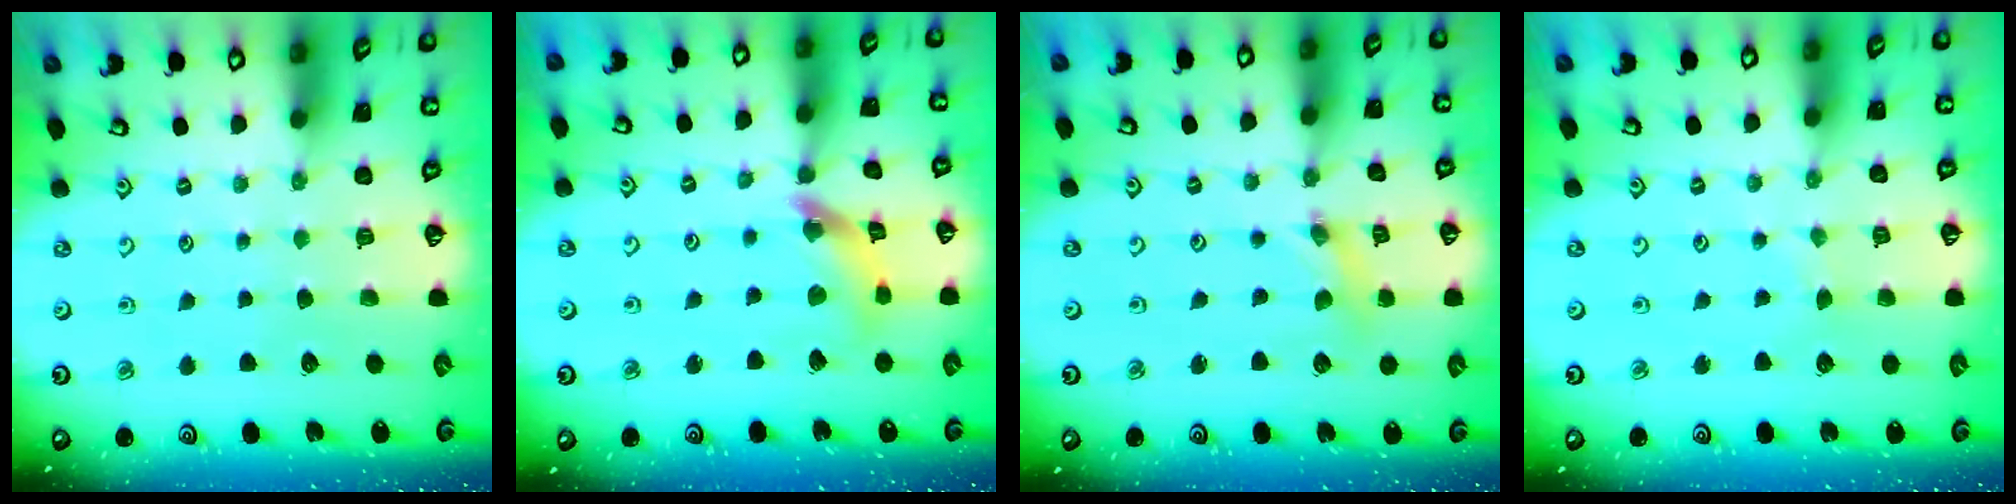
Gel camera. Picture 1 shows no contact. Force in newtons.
{"total": 10.0, "press": 10.0, "slide": 1.1}
{"total": 1.7, "press": 1.7, "slide": 0.2}
{"total": 1.1, "press": 1.1, "slide": 0.2}